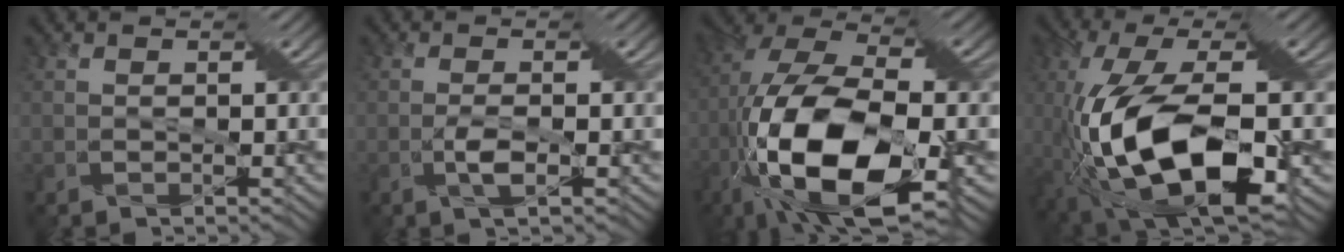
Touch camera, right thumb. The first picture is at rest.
{"total": 2.2, "force": [-0.8, 0.1, 2.1], "torque": [-0.042, 0.004, -0.015]}
{"total": 18.5, "force": [-6.4, 8.2, 15.3], "torque": [-0.331, -0.010, -0.113]}
{"total": 15.7, "force": [-4.4, 6.1, 13.8], "torque": [-0.287, -0.011, -0.079]}